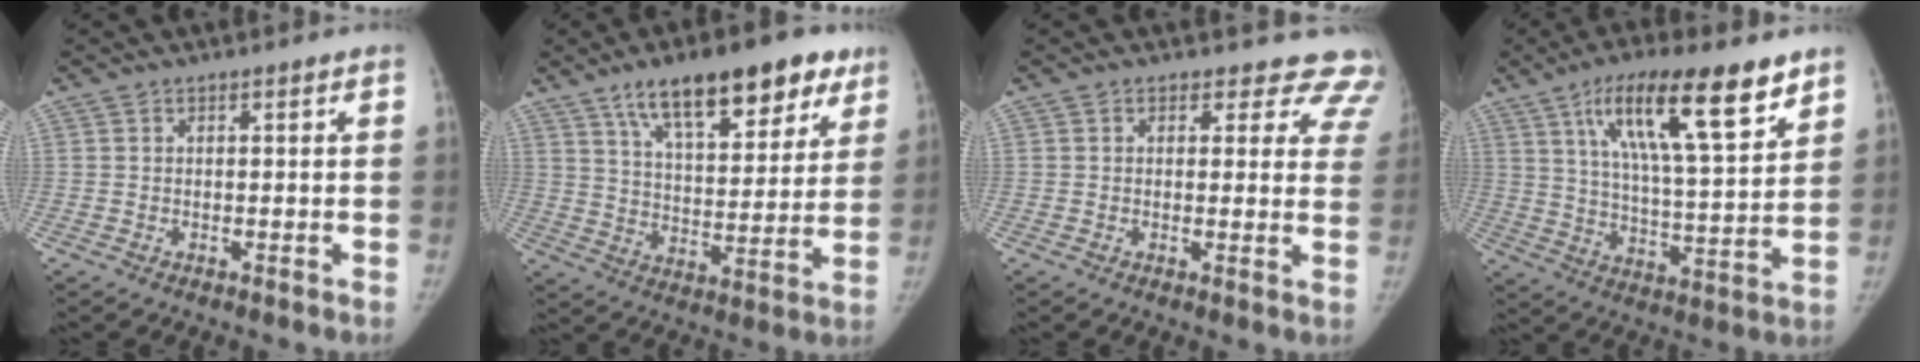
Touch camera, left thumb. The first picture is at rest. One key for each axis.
{"total": 20.1, "fx": 12.5, "fy": 8.3, "fz": 13.5, "tx": -0.152, "ty": -0.032, "tz": 0.196}
{"total": 10.7, "fx": 9.3, "fy": 5.3, "fz": 1.1, "tx": 0.060, "ty": -0.039, "tz": 0.065}
{"total": 19.8, "fx": 11.3, "fy": 5.2, "fz": 15.5, "tx": -0.231, "ty": -0.036, "tz": 0.192}